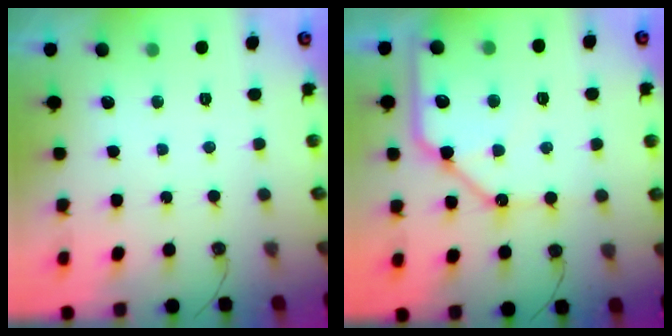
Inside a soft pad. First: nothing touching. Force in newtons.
{"total": 13.3, "press": 13.2, "slide": 1.7}